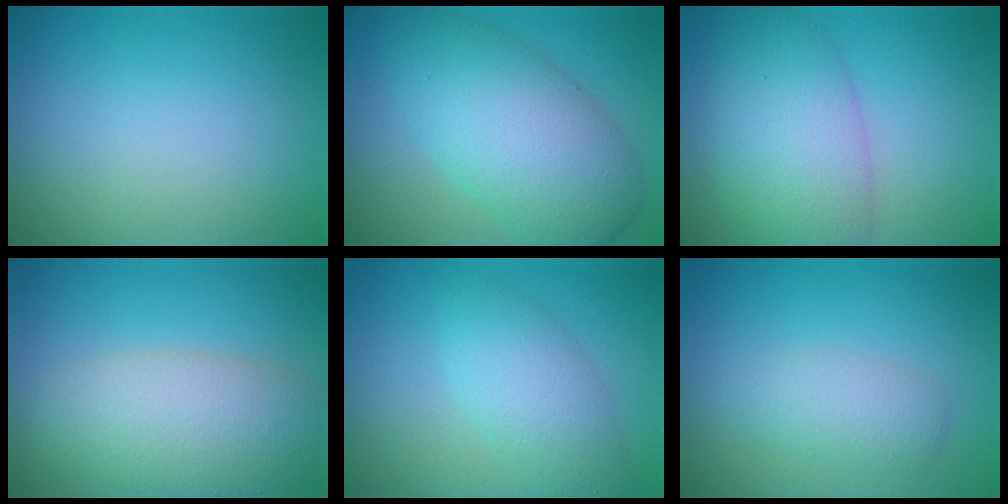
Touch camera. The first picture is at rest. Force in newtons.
{"total": 8.6, "press": 8.6, "slide": 0.1}
{"total": 7.4, "press": 7.4, "slide": 0.3}
{"total": 7.6, "press": 7.6, "slide": 0.4}
{"total": 4.0, "press": 4.0, "slide": 0.1}
{"total": 2.6, "press": 2.6, "slide": 0.3}